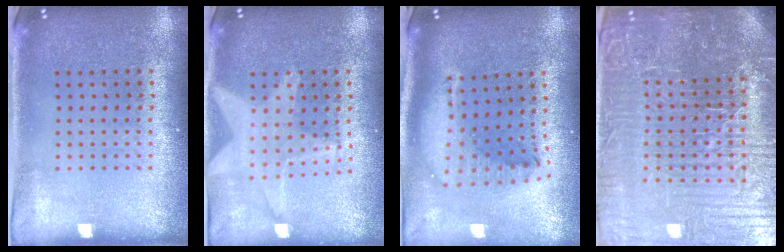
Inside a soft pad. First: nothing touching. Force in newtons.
{"total": 1.3, "press": 1.2, "slide": 0.3}
{"total": 2.1, "press": 1.7, "slide": 1.3}
{"total": 6.8, "press": 6.1, "slide": 3.0}